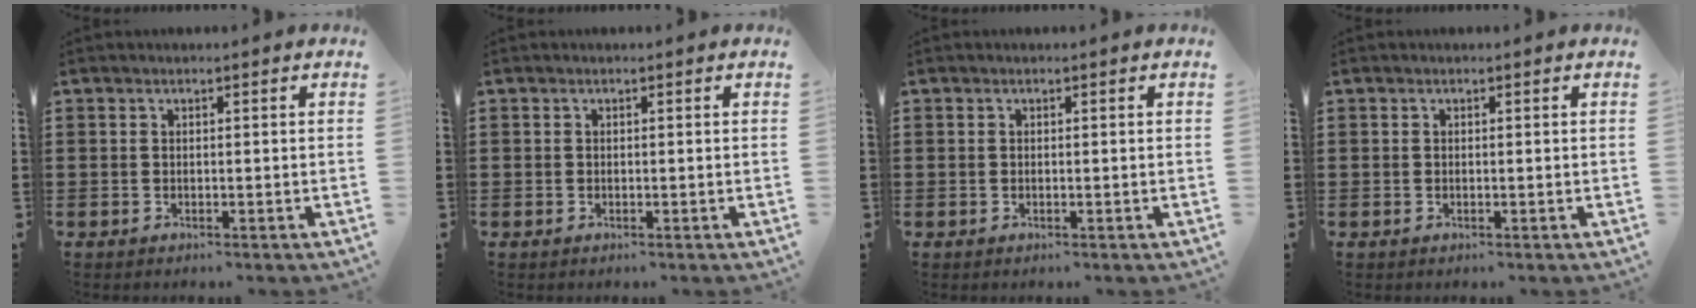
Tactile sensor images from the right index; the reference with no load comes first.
{"total": 0.0}
{"total": 0.0}
{"total": 0.0}